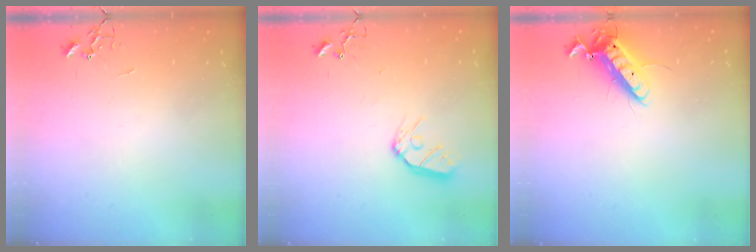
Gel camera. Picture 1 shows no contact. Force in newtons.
{"total": 9.7, "press": 9.7, "slide": 0.9}
{"total": 12.2, "press": 12.0, "slide": 2.3}